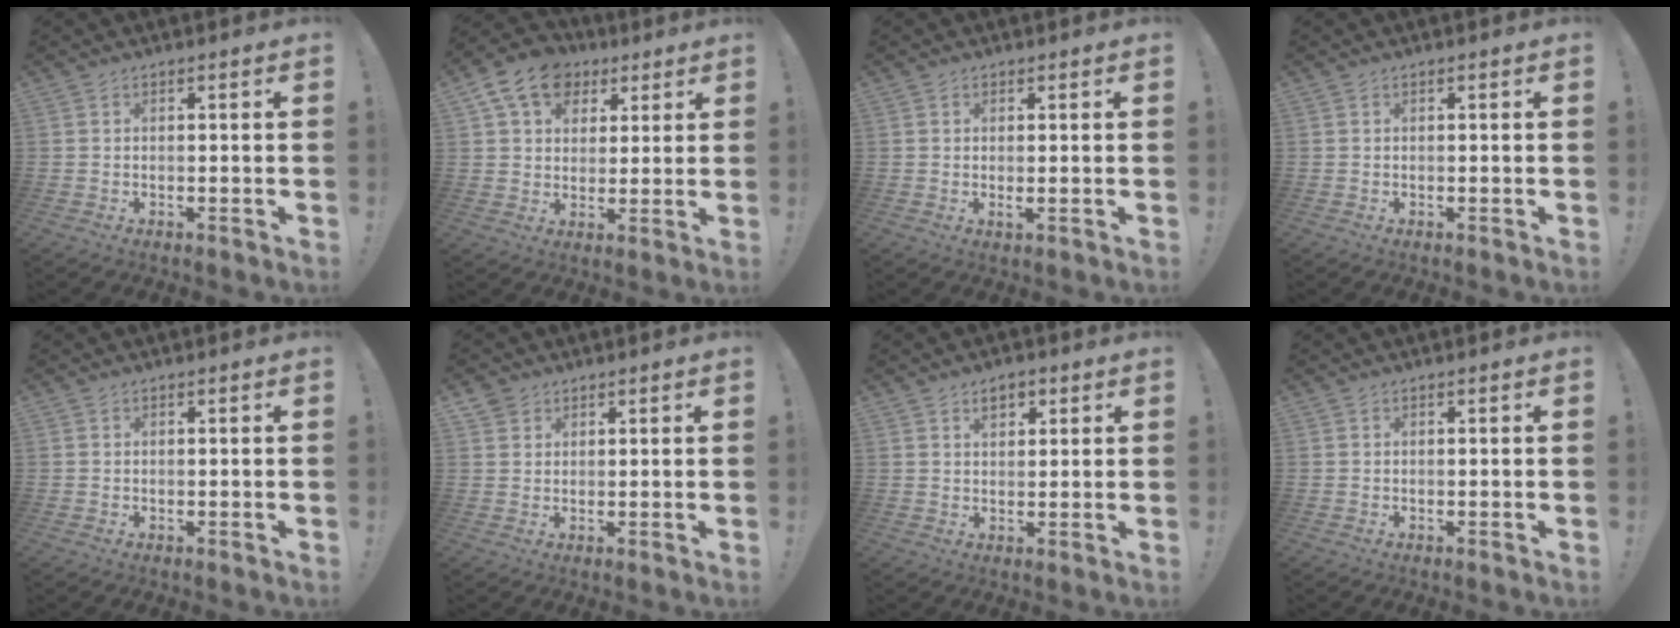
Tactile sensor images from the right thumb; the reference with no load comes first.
{"total": 13.9, "force": [6.5, 10.5, 6.3], "torque": [-0.096, -0.028, 0.127]}
{"total": 1.4, "force": [0.4, 0.1, 1.3], "torque": [-0.021, -0.004, 0.007]}
{"total": 0.0}
{"total": 0.0}
{"total": 2.9, "force": [1.8, 2.2, 0.3], "torque": [0.000, -0.009, 0.032]}
{"total": 3.9, "force": [2.0, 2.5, 2.2], "torque": [-0.022, -0.003, 0.032]}
{"total": 0.0}